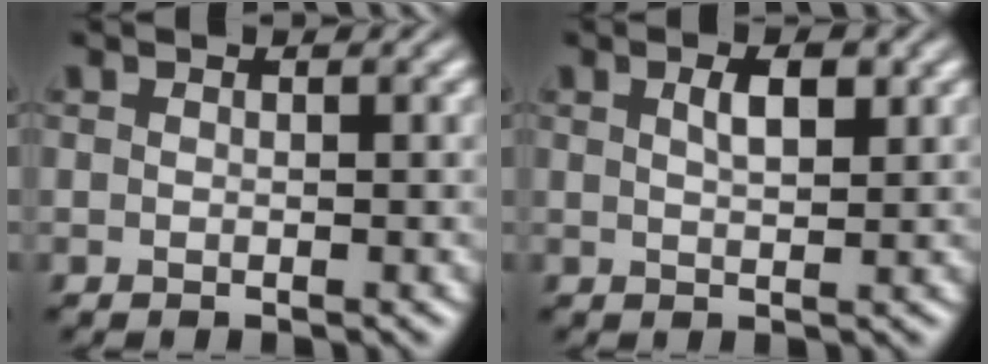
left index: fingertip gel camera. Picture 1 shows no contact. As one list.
[{"total": 2.3, "force": [1.1, 0.8, 1.9], "torque": [-0.031, 0.003, 0.019]}]